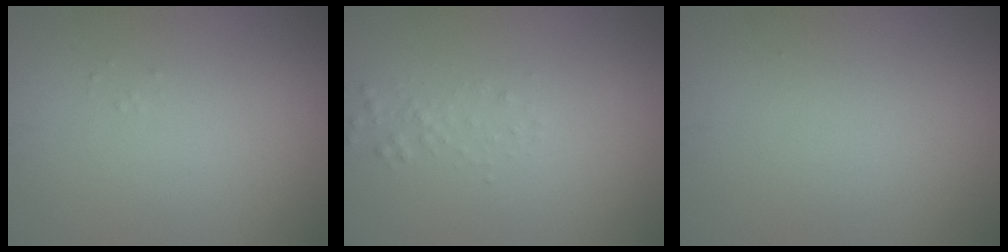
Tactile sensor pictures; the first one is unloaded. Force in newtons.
{"total": 1.0, "press": 1.0, "slide": 0.1}
{"total": 0.0}